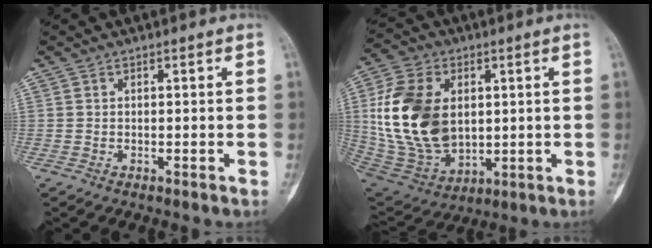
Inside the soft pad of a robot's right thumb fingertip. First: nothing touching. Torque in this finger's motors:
{"motor_torque": [0.54, 2.61, 1.21, 1.05, 0.20]}